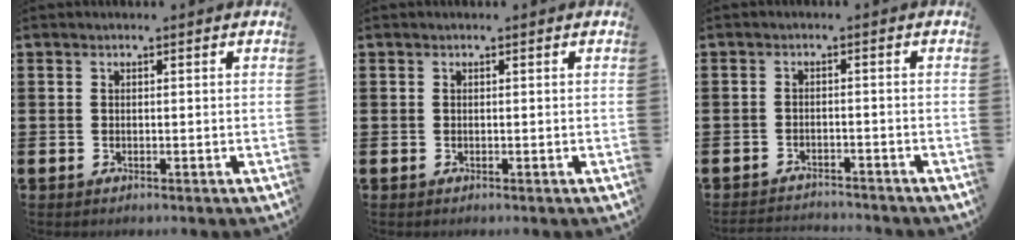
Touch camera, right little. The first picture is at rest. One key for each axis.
{"total": 0.0}
{"total": 2.0, "fx": -2.0, "fy": 0.0, "fz": -0.2, "tx": -0.002, "ty": 0.001, "tz": -0.044}